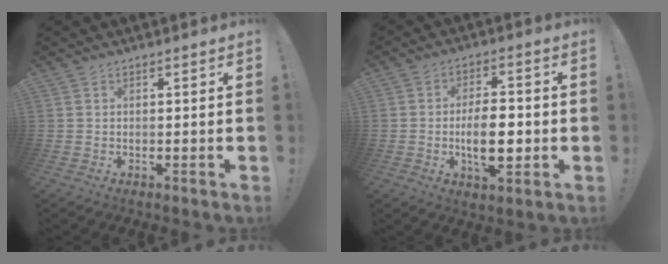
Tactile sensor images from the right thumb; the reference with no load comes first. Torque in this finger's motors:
{"motor_torque": [1.18, 2.09, 0.91, -0.78, 0.06]}